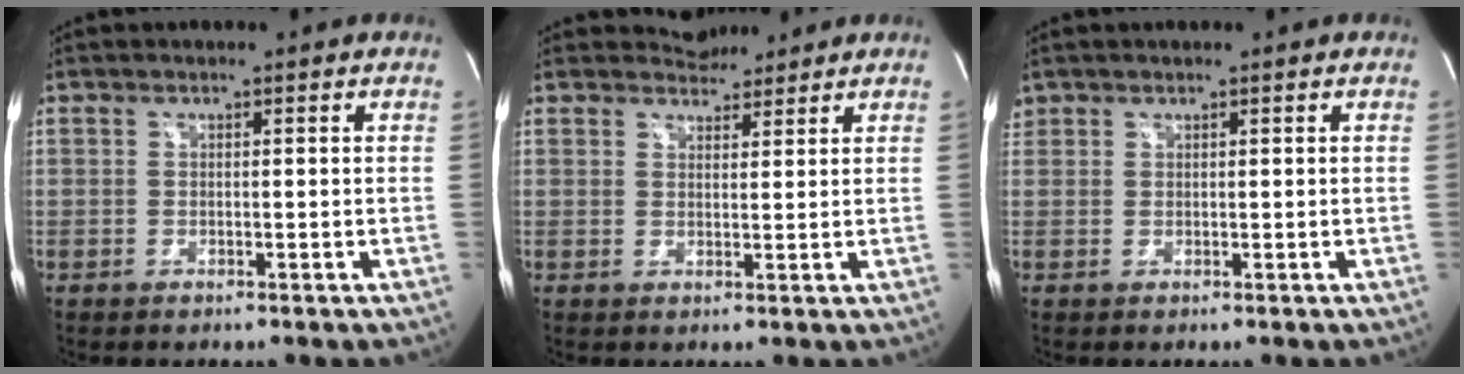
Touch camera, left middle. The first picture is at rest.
{"total": 2.9, "force": [2.7, 0.9, -0.2], "torque": [-0.001, 0.006, 0.044]}
{"total": 1.2, "force": [0.9, 0.9, 0.0], "torque": [0.001, 0.016, 0.018]}